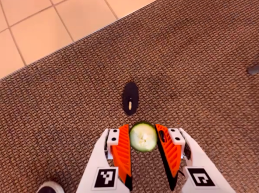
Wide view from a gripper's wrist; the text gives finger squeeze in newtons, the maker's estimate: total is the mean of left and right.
{"total": 7.5, "left": 7.5, "right": 7.5}